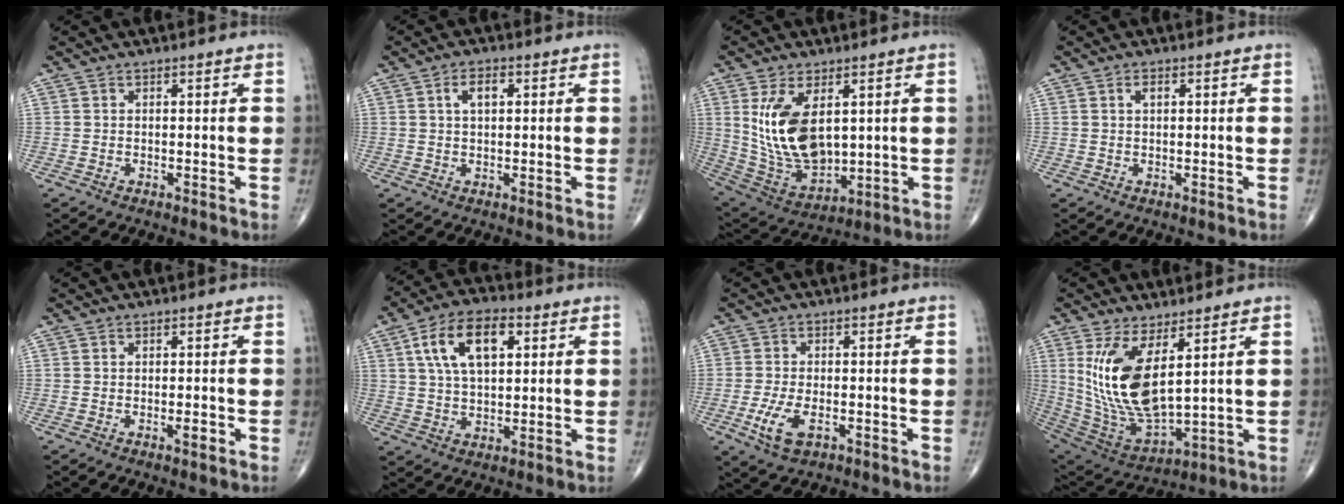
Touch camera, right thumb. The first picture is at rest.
{"total": 3.7, "force": [1.1, 1.9, 3.0], "torque": [-0.051, 0.004, 0.018]}
{"total": 15.5, "force": [3.3, 8.5, 12.6], "torque": [-0.223, -0.019, 0.085]}
{"total": 1.5, "force": [0.5, 0.7, 1.2], "torque": [-0.023, 0.002, 0.008]}
{"total": 1.3, "force": [-0.5, 0.4, 1.1], "torque": [-0.013, -0.001, -0.010]}
{"total": 12.6, "force": [4.1, 6.7, 9.9], "torque": [-0.167, 0.005, 0.069]}
{"total": 6.1, "force": [-2.3, 3.0, 4.8], "torque": [-0.100, 0.000, -0.038]}
{"total": 15.9, "force": [4.9, 6.5, 13.7], "torque": [-0.271, -0.036, 0.116]}